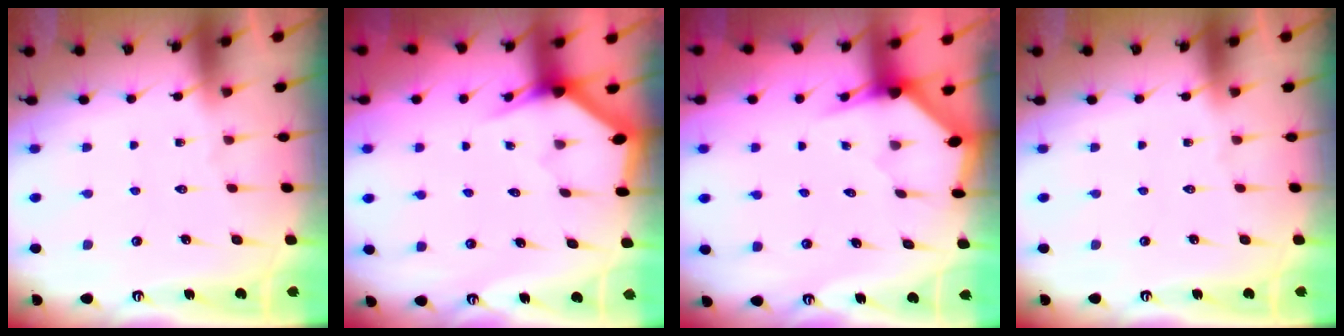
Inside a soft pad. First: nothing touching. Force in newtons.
{"total": 3.2, "press": 3.2, "slide": 0.1}
{"total": 2.9, "press": 2.9, "slide": 0.2}
{"total": 0.0}